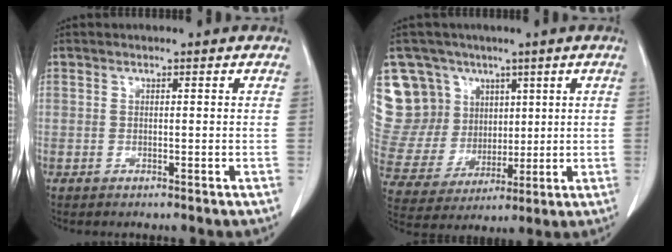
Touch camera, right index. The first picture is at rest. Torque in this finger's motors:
{"motor_torque": [-0.40, 0.69, -0.03, 0.00]}